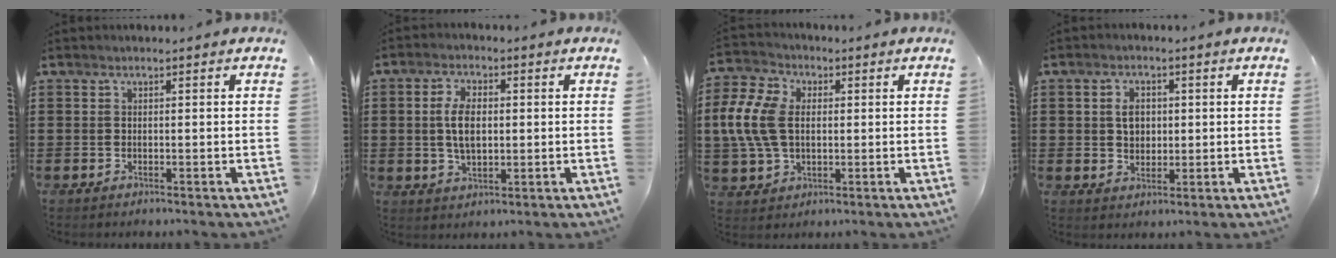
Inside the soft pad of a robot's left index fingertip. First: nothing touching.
{"total": 5.9, "force": [0.5, 3.0, 5.0], "torque": [-0.105, 0.003, 0.001]}
{"total": 9.7, "force": [0.6, 6.9, 6.8], "torque": [-0.182, 0.010, 0.005]}
{"total": 3.7, "force": [0.7, 2.7, 2.5], "torque": [-0.048, 0.007, 0.009]}